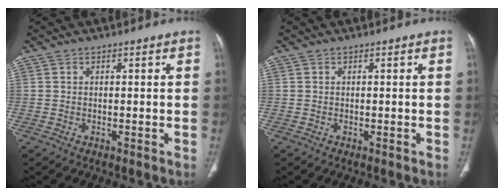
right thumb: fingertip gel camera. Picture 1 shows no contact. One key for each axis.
{"total": 0.0}